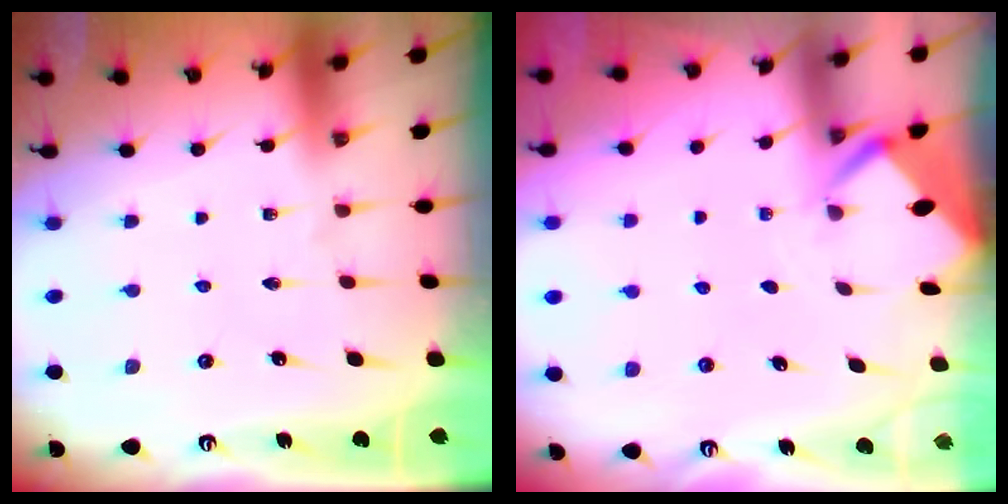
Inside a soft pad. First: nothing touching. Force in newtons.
{"total": 2.5, "press": 2.5, "slide": 0.1}